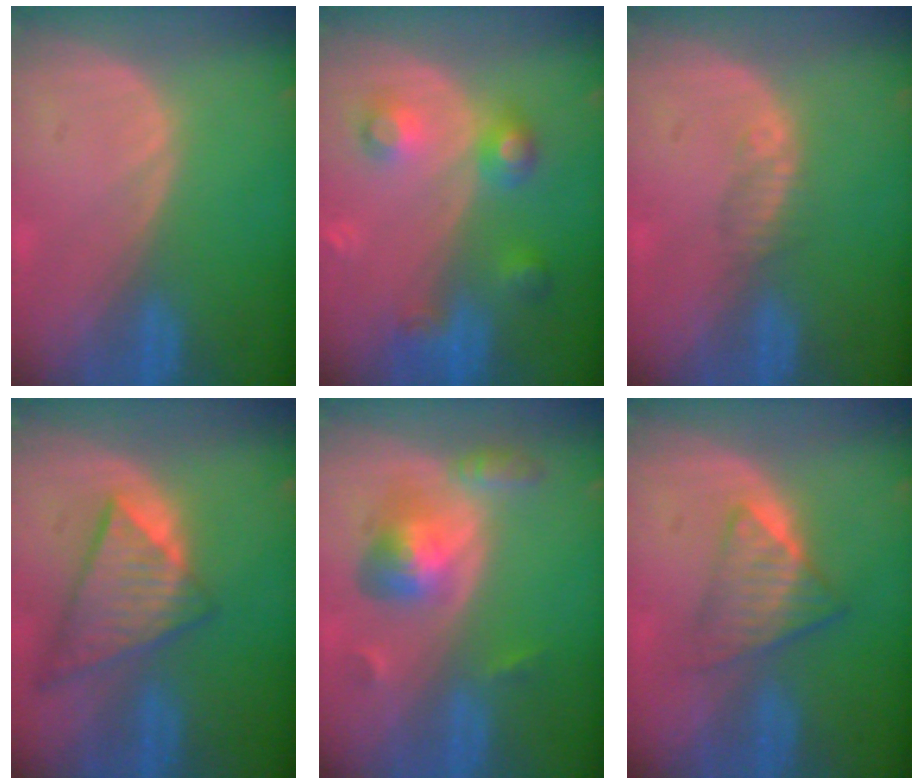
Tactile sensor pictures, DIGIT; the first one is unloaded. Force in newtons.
{"total": 5.6, "press": 5.6, "slide": 0.3}
{"total": 1.5, "press": 1.3, "slide": 0.9}
{"total": 9.0, "press": 7.8, "slide": 4.4}
{"total": 6.3, "press": 5.7, "slide": 2.6}
{"total": 6.1, "press": 5.2, "slide": 3.1}